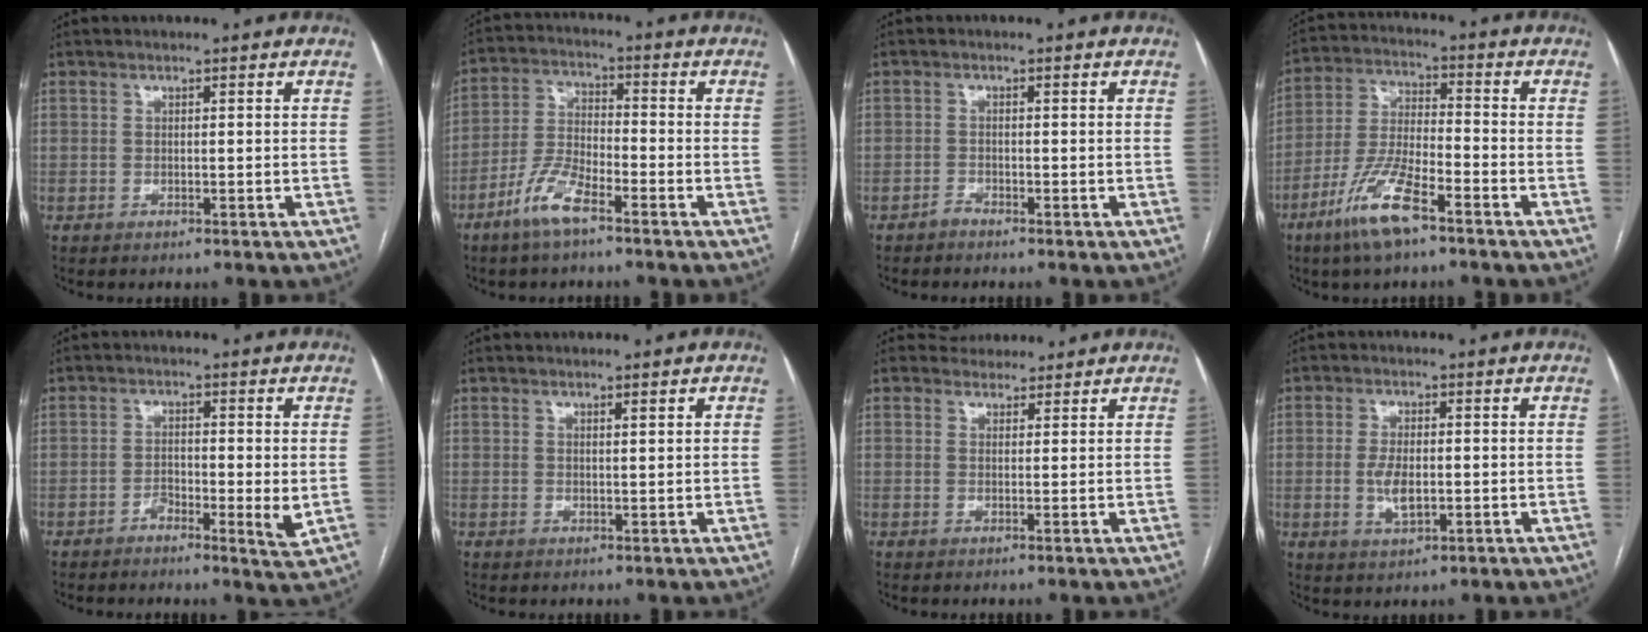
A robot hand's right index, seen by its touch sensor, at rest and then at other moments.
{"total": 7.5, "force": [-4.8, 2.1, 5.3], "torque": [-0.120, -0.002, -0.098]}
{"total": 0.8, "force": [-0.8, 0.1, 0.0], "torque": [0.004, -0.001, -0.016]}
{"total": 10.8, "force": [-6.6, 2.1, 8.3], "torque": [-0.176, -0.013, -0.127]}
{"total": 4.5, "force": [-1.3, 1.0, 4.2], "torque": [-0.068, -0.005, -0.024]}
{"total": 1.1, "force": [0.8, 0.1, 0.8], "torque": [-0.013, -0.001, 0.012]}
{"total": 2.5, "force": [2.2, 1.1, -0.3], "torque": [0.002, 0.014, 0.032]}
{"total": 4.5, "force": [-0.6, 1.9, 4.0], "torque": [-0.082, -0.002, -0.008]}